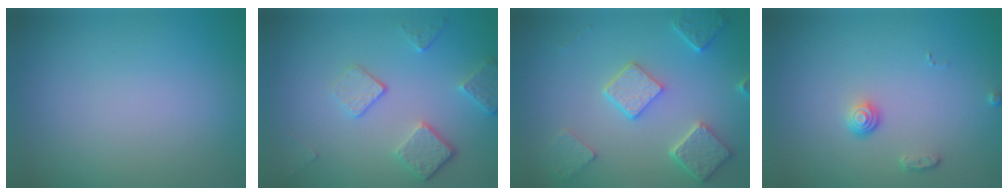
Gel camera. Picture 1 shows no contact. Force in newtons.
{"total": 3.9, "press": 2.9, "slide": 2.5}
{"total": 5.0, "press": 4.0, "slide": 3.0}
{"total": 1.3, "press": 1.0, "slide": 0.9}